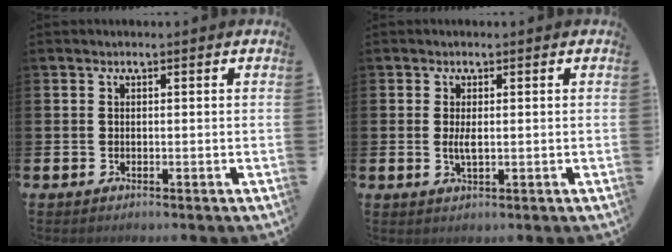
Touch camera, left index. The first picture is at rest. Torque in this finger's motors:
{"motor_torque": [0.63, 0.30, 0.08, 0.09]}